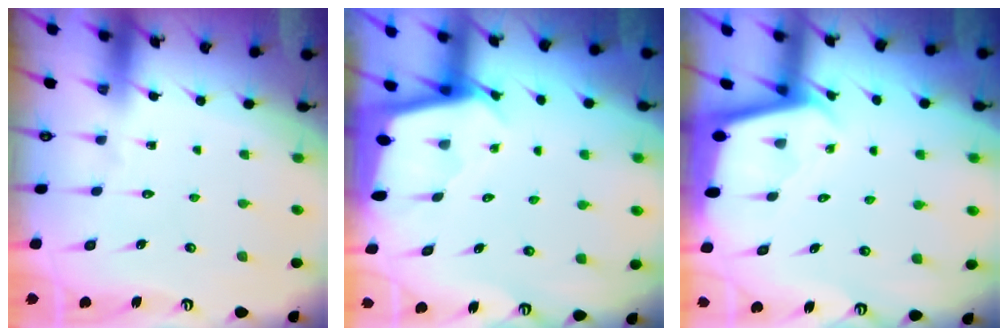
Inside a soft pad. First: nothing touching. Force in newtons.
{"total": 2.3, "press": 2.3, "slide": 0.2}
{"total": 2.0, "press": 2.0, "slide": 0.1}